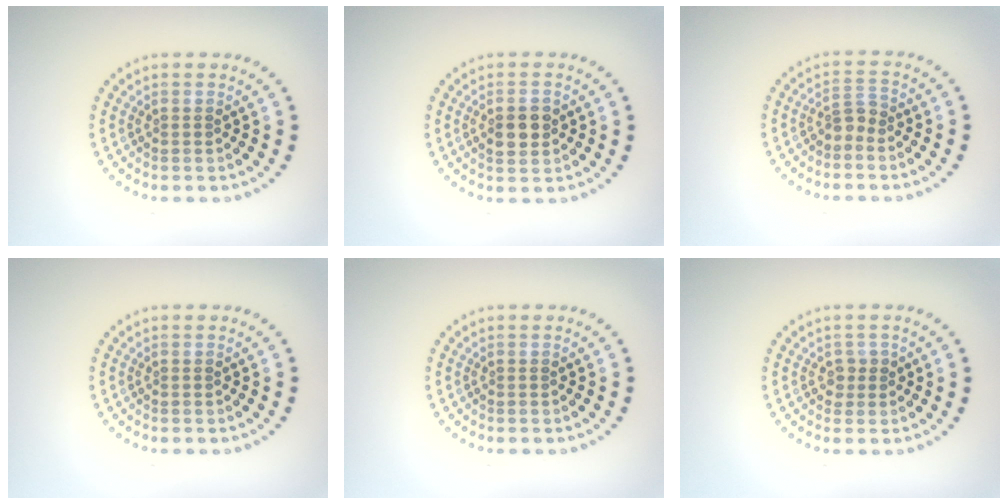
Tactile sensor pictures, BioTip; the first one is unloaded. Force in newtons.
{"total": 2.8, "press": 2.8, "slide": 0.2}
{"total": 1.8, "press": 1.3, "slide": 1.2}
{"total": 0.0}
{"total": 0.0}
{"total": 1.2, "press": 1.1, "slide": 0.6}